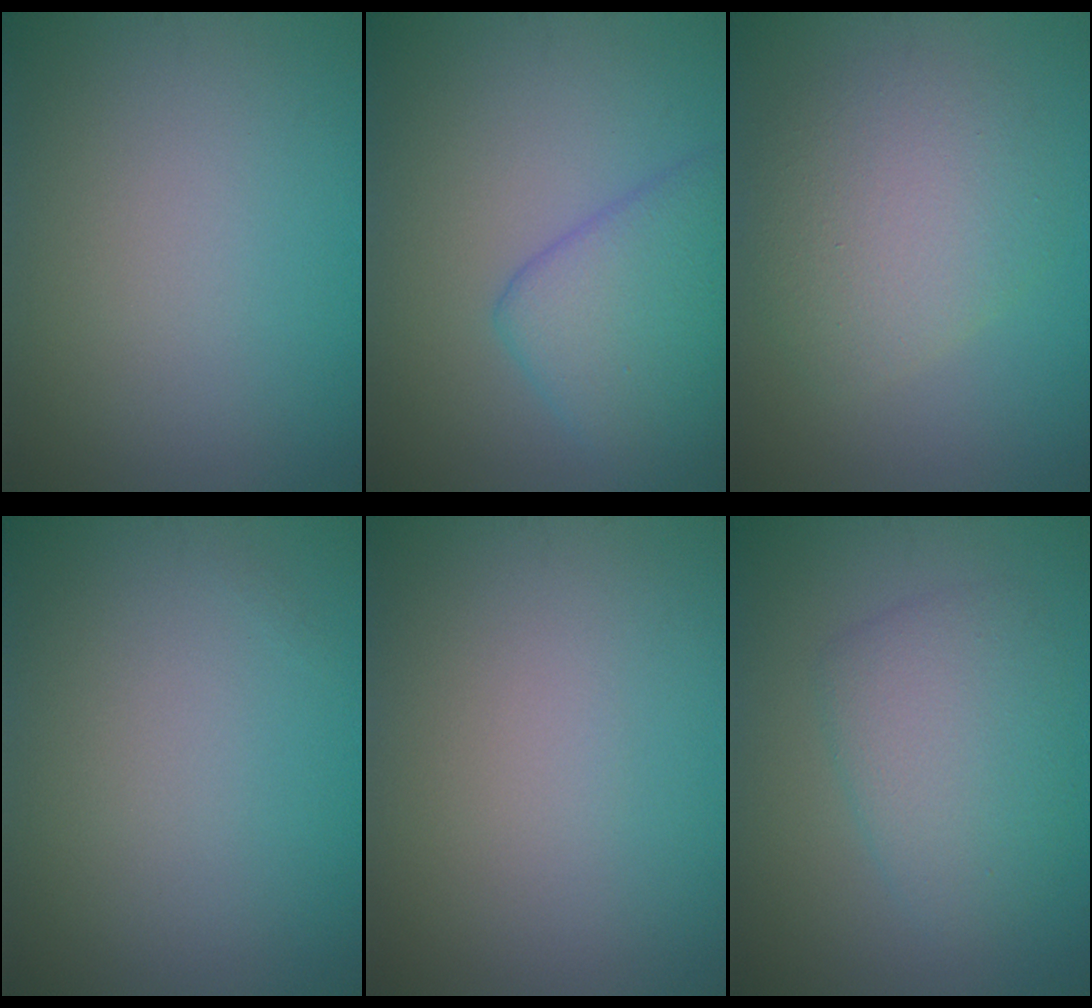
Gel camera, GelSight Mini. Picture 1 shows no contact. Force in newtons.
{"total": 5.3, "press": 5.3, "slide": 0.1}
{"total": 4.5, "press": 4.5, "slide": 0.3}
{"total": 0.0}
{"total": 0.0}
{"total": 4.1, "press": 4.1, "slide": 0.1}